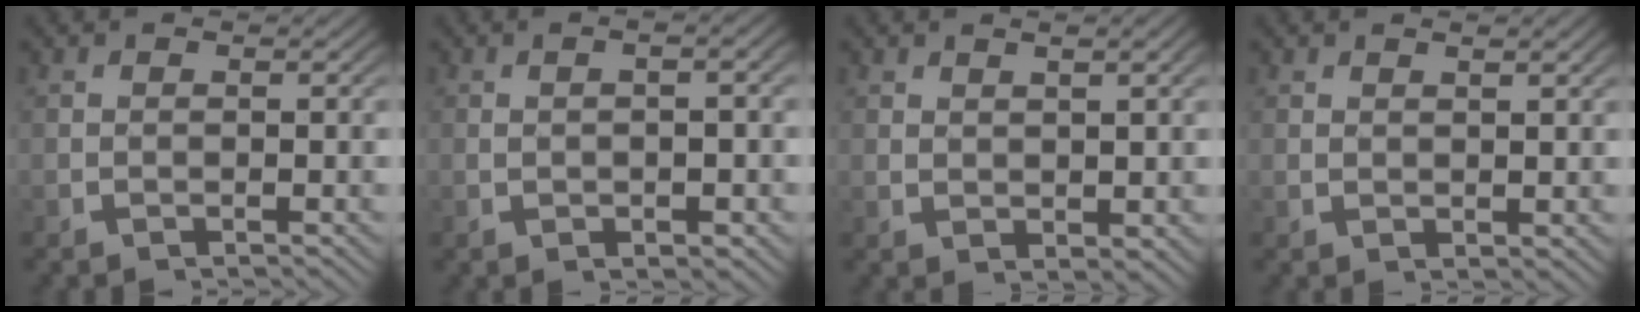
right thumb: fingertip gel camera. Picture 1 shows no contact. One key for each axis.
{"total": 3.1, "fx": 0.0, "fy": 0.9, "fz": 2.9, "tx": -0.042, "ty": 0.005, "tz": 0.005}
{"total": 1.9, "fx": 1.4, "fy": 0.5, "fz": 1.3, "tx": -0.017, "ty": -0.001, "tz": 0.034}
{"total": 1.3, "fx": 1.1, "fy": 0.0, "fz": 0.6, "tx": -0.007, "ty": -0.003, "tz": 0.028}